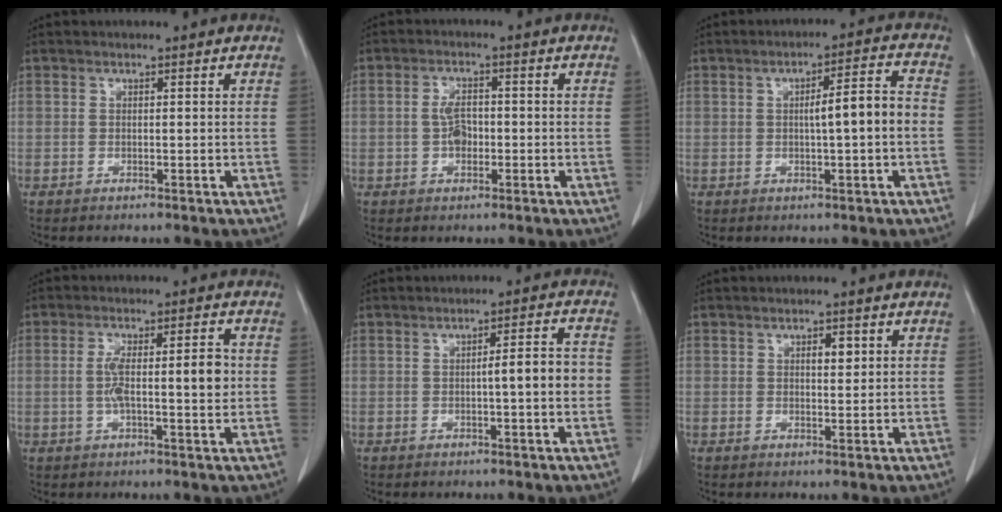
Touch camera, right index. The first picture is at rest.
{"total": 3.3, "force": [-0.6, 1.8, 2.7], "torque": [-0.051, 0.006, -0.012]}
{"total": 6.7, "force": [-0.5, 0.3, 6.6], "torque": [-0.101, 0.016, -0.007]}
{"total": 7.1, "force": [0.0, 1.5, 7.0], "torque": [-0.125, 0.012, 0.000]}
{"total": 4.9, "force": [-0.7, 0.3, 4.9], "torque": [-0.069, 0.011, -0.012]}
{"total": 2.0, "force": [0.7, 0.8, 1.7], "torque": [-0.026, -0.001, 0.012]}